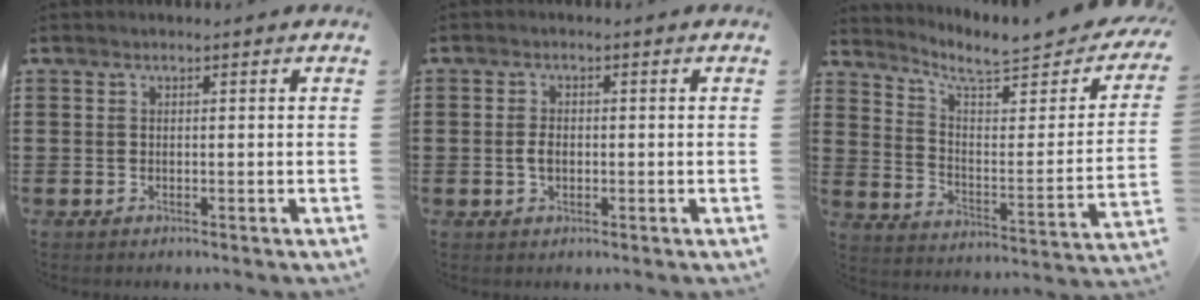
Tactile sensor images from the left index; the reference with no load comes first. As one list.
[{"total": 2.2, "force": [-0.2, 1.3, 1.7], "torque": [-0.043, 0.002, -0.007]}, {"total": 6.3, "force": [5.5, 0.9, 3.0], "torque": [-0.080, -0.046, 0.087]}]